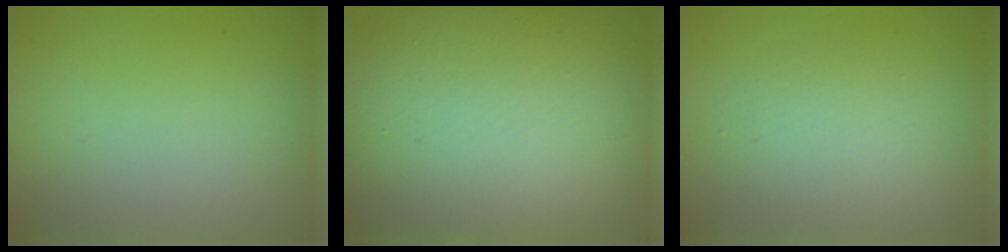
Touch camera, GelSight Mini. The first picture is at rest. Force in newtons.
{"total": 17.3, "press": 17.2, "slide": 1.1}
{"total": 2.7, "press": 2.7, "slide": 0.2}